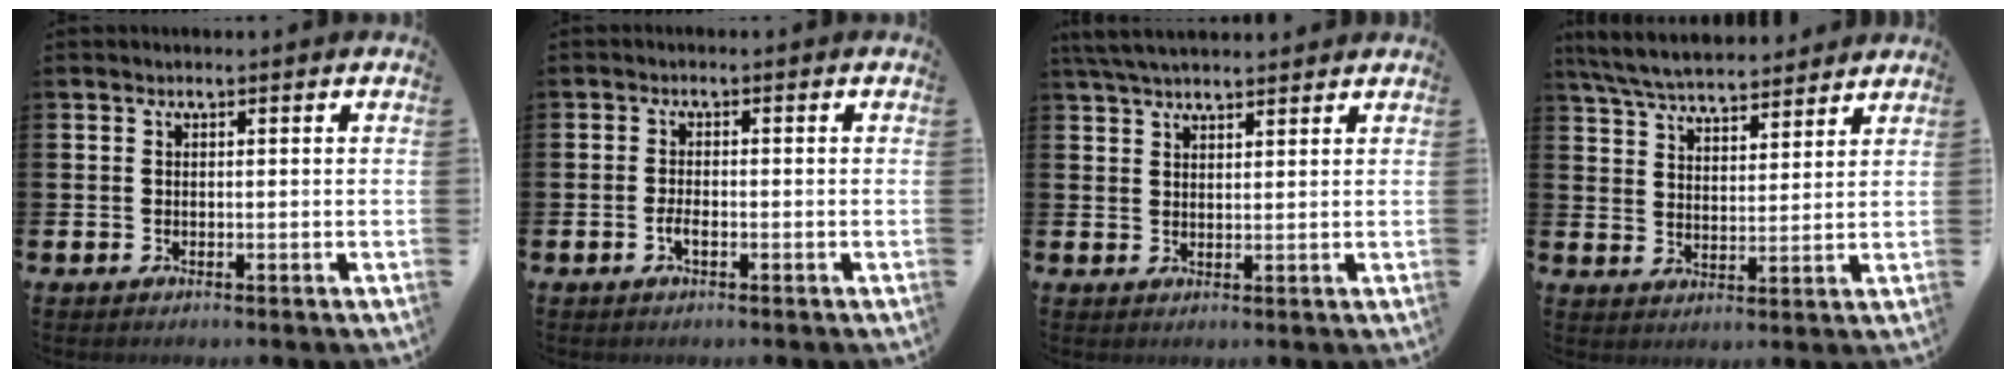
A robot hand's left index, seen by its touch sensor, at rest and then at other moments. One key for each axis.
{"total": 1.6, "fx": -0.7, "fy": 0.6, "fz": 1.3, "tx": -0.024, "ty": 0.002, "tz": -0.013}
{"total": 4.6, "fx": 4.1, "fy": 1.0, "fz": 1.7, "tx": -0.035, "ty": -0.011, "tz": 0.076}
{"total": 6.7, "fx": 6.4, "fy": 1.2, "fz": 1.6, "tx": -0.054, "ty": -0.032, "tz": 0.116}